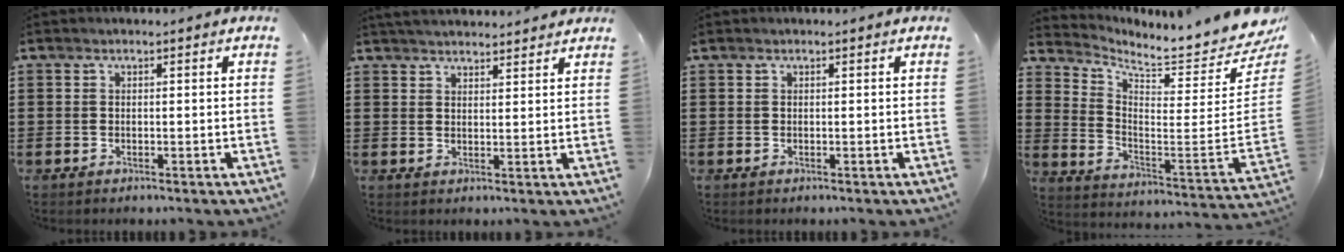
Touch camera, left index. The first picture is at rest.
{"total": 2.9, "force": [2.9, 0.1, 0.2], "torque": [-0.011, -0.004, 0.057]}
{"total": 0.0}
{"total": 6.2, "force": [6.0, 0.0, 1.7], "torque": [-0.054, -0.076, 0.095]}